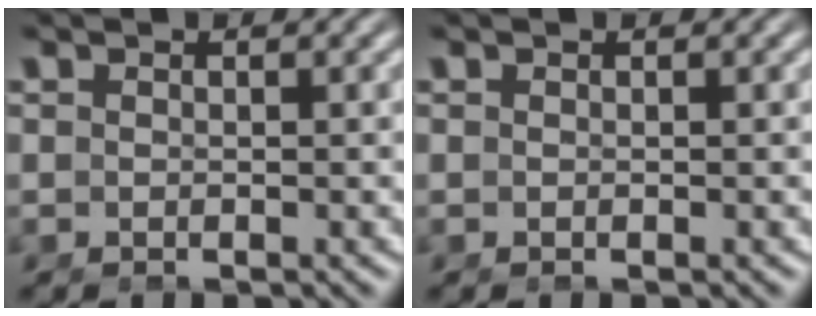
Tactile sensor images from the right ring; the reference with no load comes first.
{"total": 0.0}